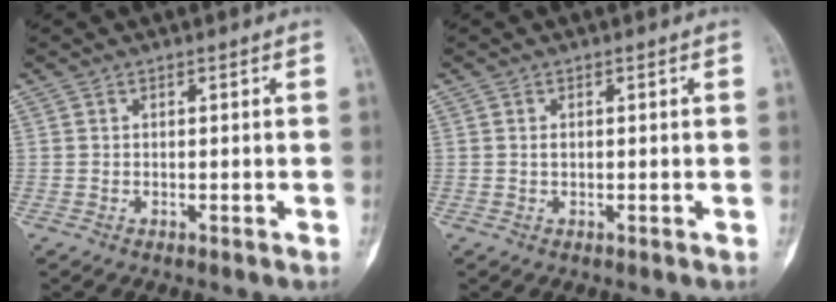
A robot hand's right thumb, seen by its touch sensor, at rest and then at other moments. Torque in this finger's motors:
{"motor_torque": [0.40, -0.04, -0.01, -0.30, 0.05]}